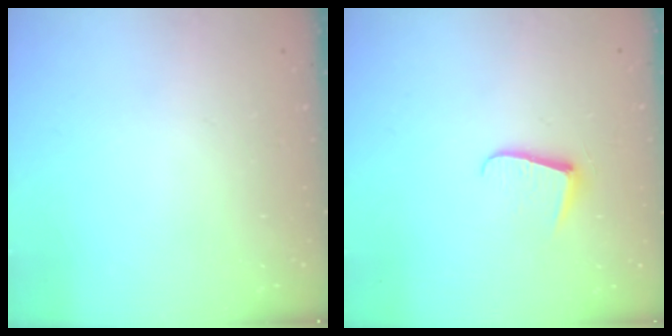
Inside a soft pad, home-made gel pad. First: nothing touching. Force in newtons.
{"total": 5.9, "press": 5.9, "slide": 0.6}